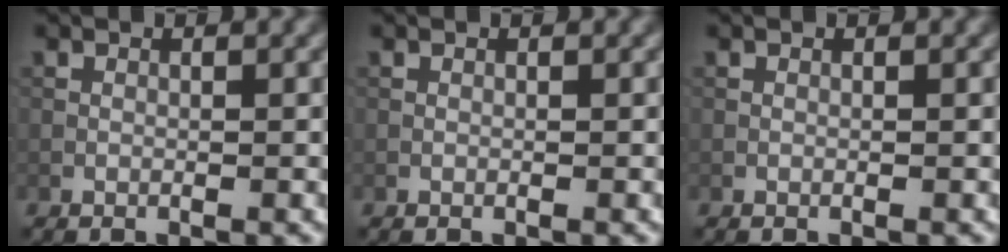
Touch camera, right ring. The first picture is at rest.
{"total": 0.0}
{"total": 0.0}